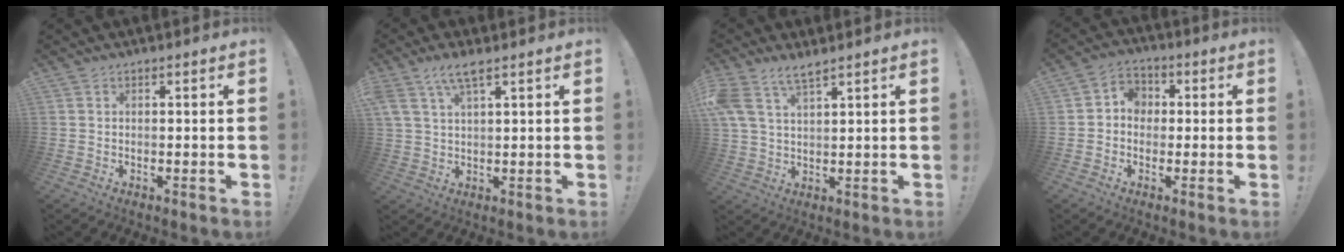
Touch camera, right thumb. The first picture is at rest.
{"total": 6.1, "force": [3.8, 1.5, 4.5], "torque": [-0.084, -0.012, 0.071]}
{"total": 6.6, "force": [4.9, 2.2, 3.7], "torque": [-0.075, -0.017, 0.095]}
{"total": 5.4, "force": [-1.0, 4.9, 2.1], "torque": [-0.032, 0.019, -0.016]}